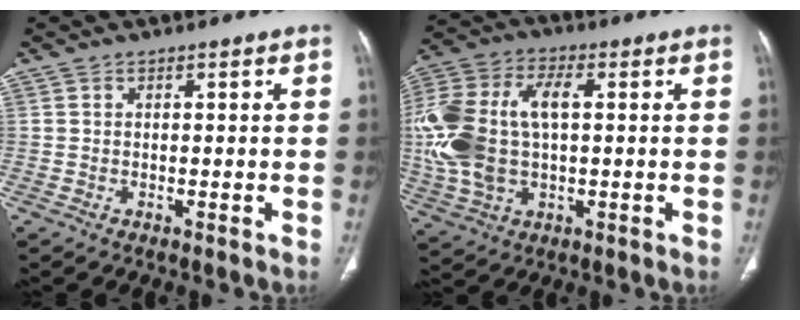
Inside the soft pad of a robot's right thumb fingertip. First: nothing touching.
{"total": 19.1, "force": [1.2, 11.1, 15.5], "torque": [-0.356, 0.015, 0.027]}